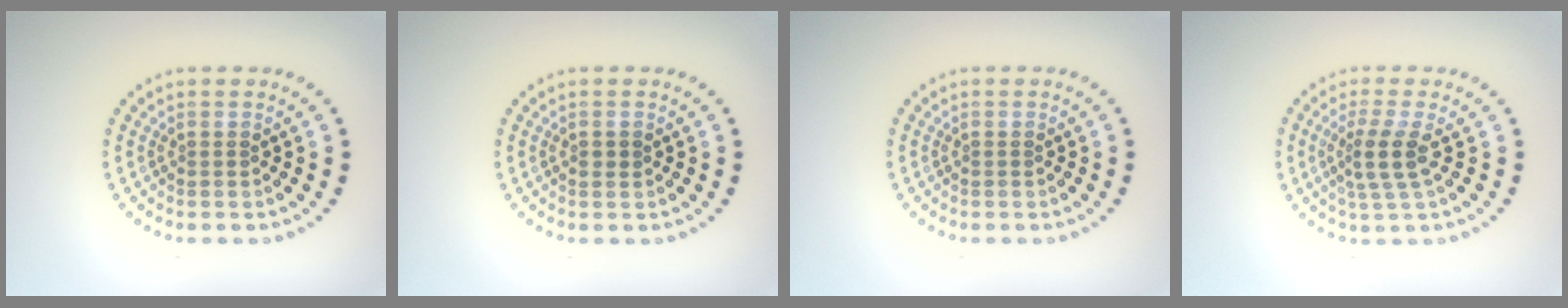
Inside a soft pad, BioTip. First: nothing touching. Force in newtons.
{"total": 0.8, "press": 0.7, "slide": 0.2}
{"total": 0.0}
{"total": 2.8, "press": 2.2, "slide": 1.8}